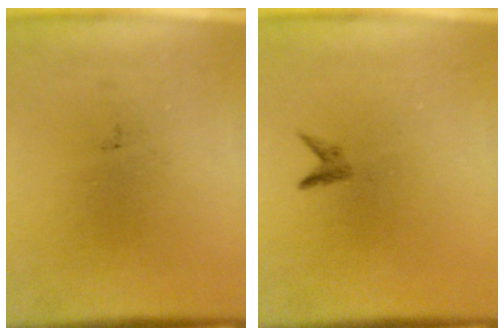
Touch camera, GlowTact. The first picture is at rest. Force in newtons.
{"total": 0.8}